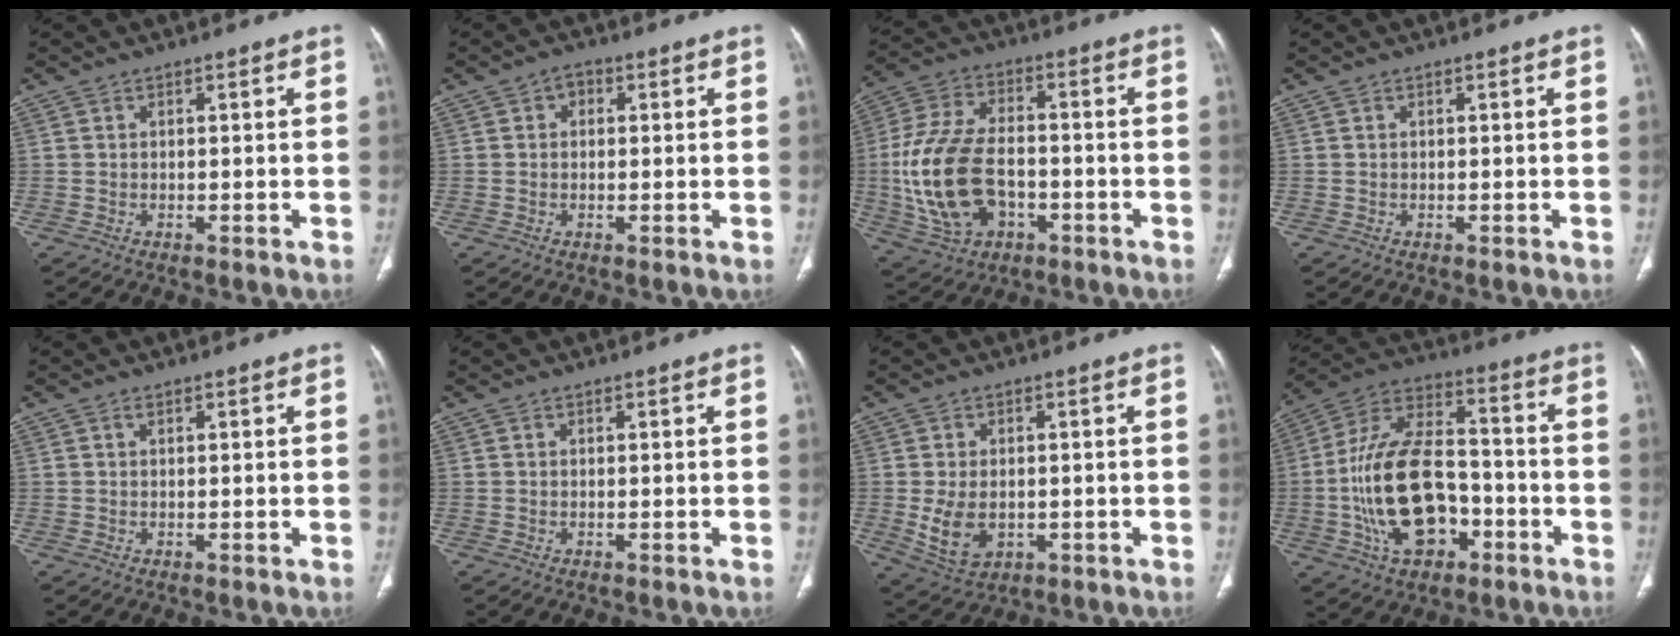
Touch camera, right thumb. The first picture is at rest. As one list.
[{"total": 2.2, "force": [0.5, 1.7, 1.2], "torque": [-0.007, 0.007, 0.002]}, {"total": 18.4, "force": [-3.3, 11.6, 13.8], "torque": [-0.283, 0.018, -0.049]}, {"total": 0.0}, {"total": 0.6, "force": [0.3, 0.2, 0.4], "torque": [-0.009, 0.002, 0.006]}, {"total": 0.0}, {"total": 7.7, "force": [-1.0, 5.2, 5.6], "torque": [-0.098, -0.004, 0.000]}, {"total": 20.4, "force": [-5.1, 12.1, 15.6], "torque": [-0.275, 0.042, -0.085]}]